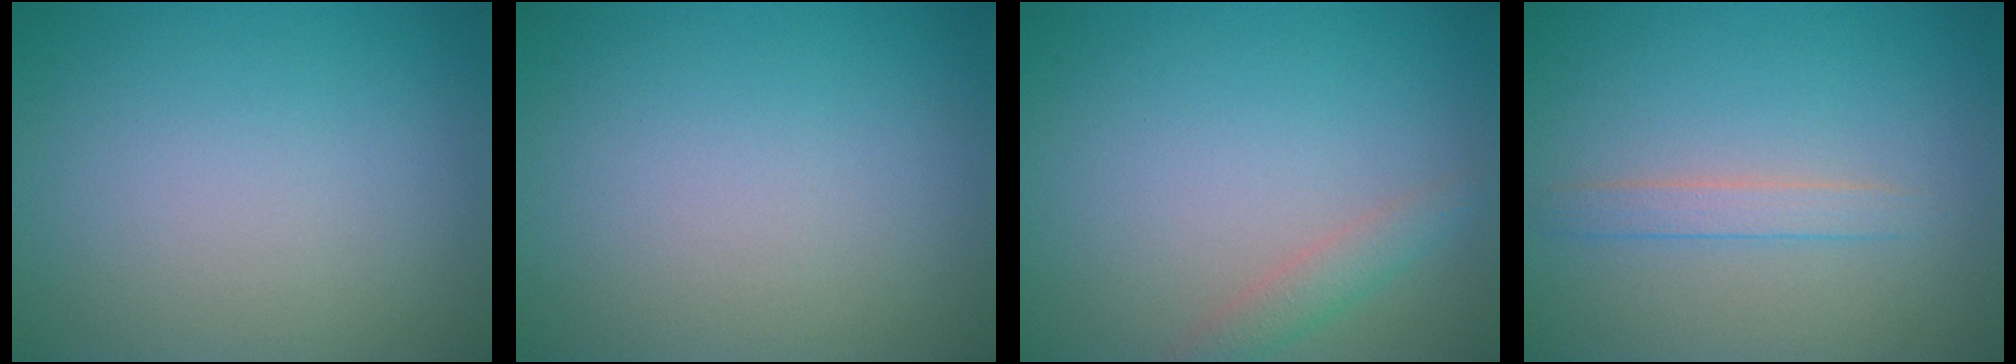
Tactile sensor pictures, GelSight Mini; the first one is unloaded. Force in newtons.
{"total": 0.0}
{"total": 1.8, "press": 1.8, "slide": 0.1}
{"total": 1.6, "press": 1.6, "slide": 0.0}